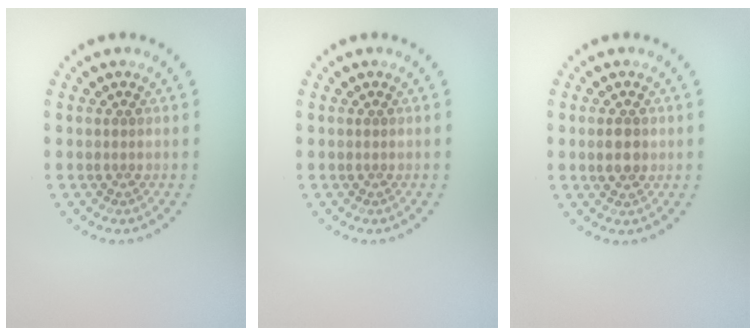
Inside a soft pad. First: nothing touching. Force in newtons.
{"total": 0.0}
{"total": 2.0, "press": 2.0, "slide": 0.1}